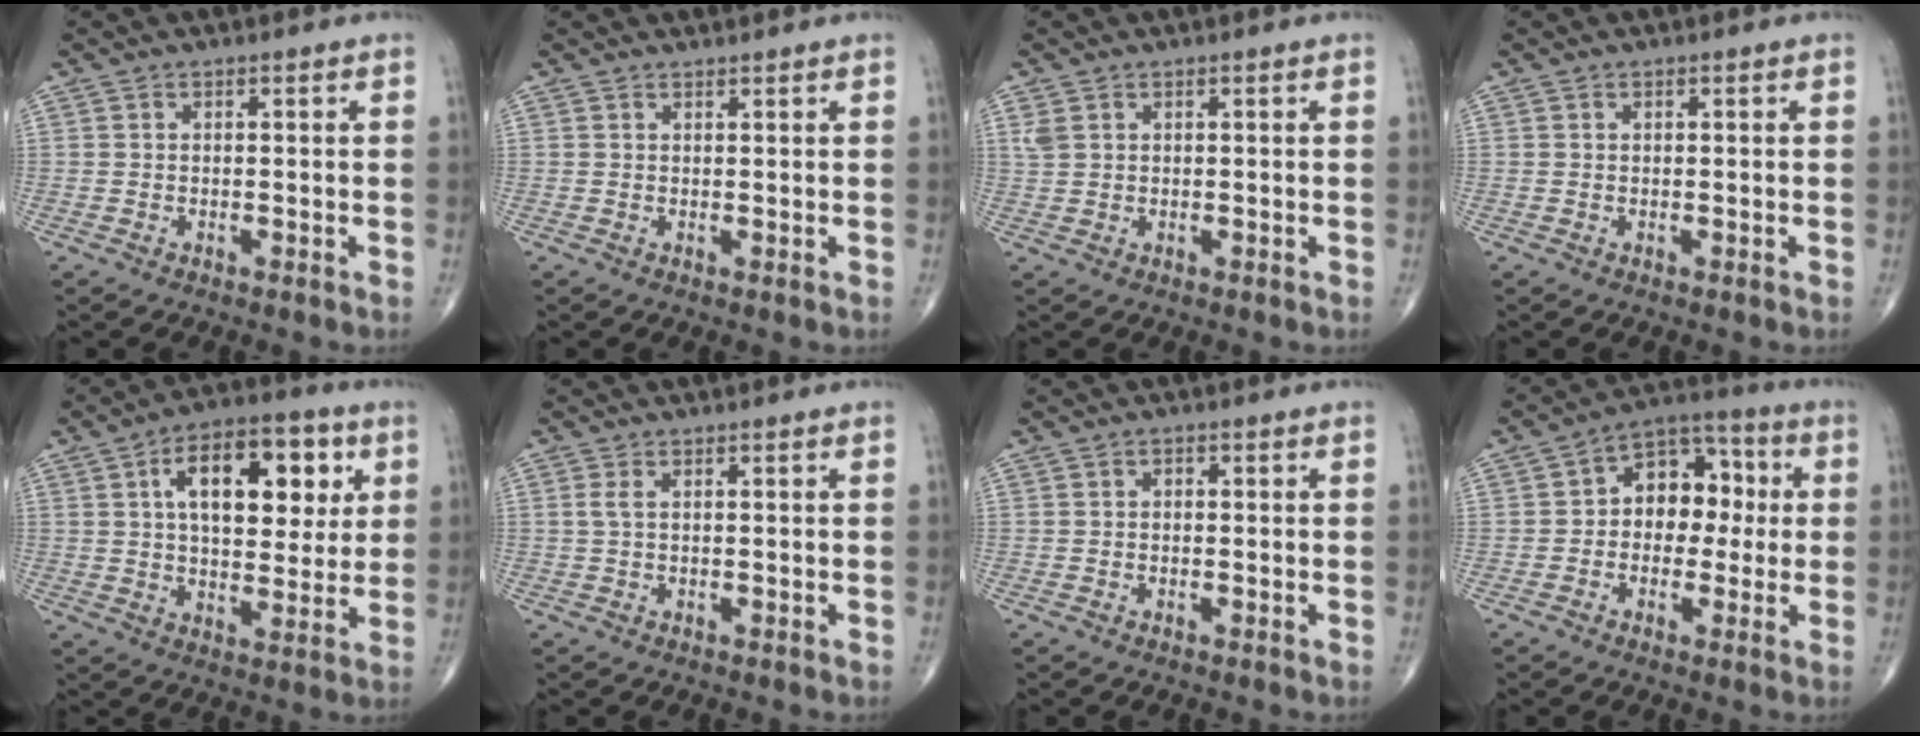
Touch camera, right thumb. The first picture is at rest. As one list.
[{"total": 0.7, "force": [0.7, 0.0, 0.0], "torque": [0.000, -0.005, 0.011]}, {"total": 1.9, "force": [0.9, 1.3, 1.1], "torque": [-0.024, 0.006, 0.026]}, {"total": 0.0}, {"total": 17.3, "force": [5.3, 9.2, 13.7], "torque": [-0.166, 0.002, 0.079]}, {"total": 1.2, "force": [0.2, 0.4, 1.1], "torque": [-0.034, 0.004, 0.007]}, {"total": 0.8, "force": [0.1, 0.6, 0.5], "torque": [-0.004, 0.002, -0.002]}, {"total": 11.4, "force": [0.8, 8.1, 7.9], "torque": [-0.072, 0.033, -0.001]}]